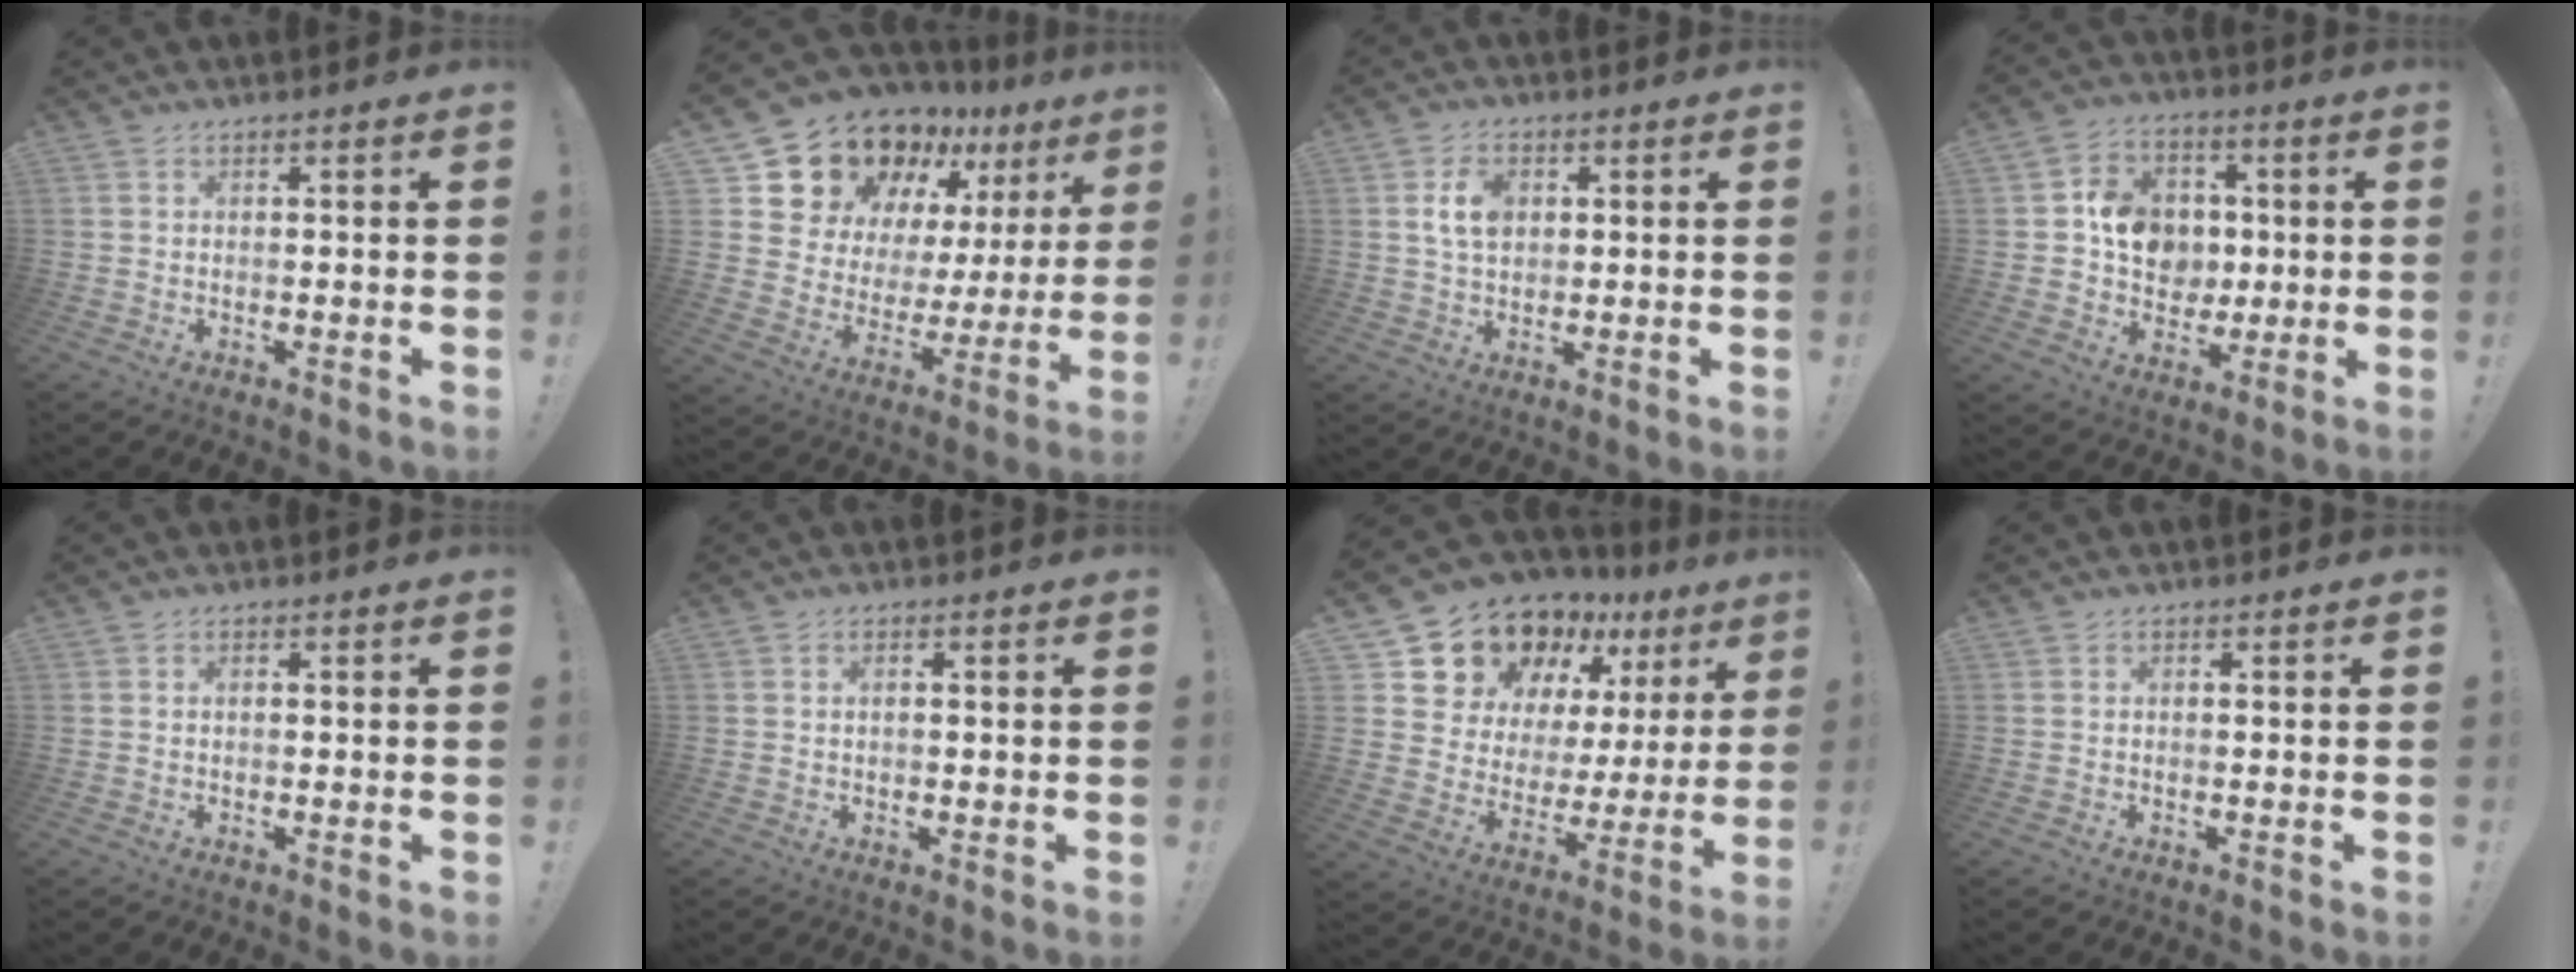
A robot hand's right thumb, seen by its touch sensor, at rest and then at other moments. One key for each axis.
{"total": 17.3, "fx": 13.4, "fy": 9.2, "fz": 5.9, "tx": -0.096, "ty": -0.105, "tz": 0.261}
{"total": 7.5, "fx": 1.7, "fy": 5.2, "fz": 5.1, "tx": -0.088, "ty": 0.004, "tz": 0.030}
{"total": 12.9, "fx": 0.7, "fy": 11.6, "fz": 5.6, "tx": -0.074, "ty": 0.012, "tz": 0.029}
{"total": 0.6, "fx": 0.0, "fy": 0.4, "fz": 0.4, "tx": -0.003, "ty": -0.001, "tz": -0.002}
{"total": 1.4, "fx": 0.1, "fy": 1.0, "fz": 1.1, "tx": -0.016, "ty": 0.002, "tz": 0.000}
{"total": 15.4, "fx": 12.4, "fy": 8.1, "fz": 4.3, "tx": -0.069, "ty": -0.109, "tz": 0.240}
{"total": 0.0}